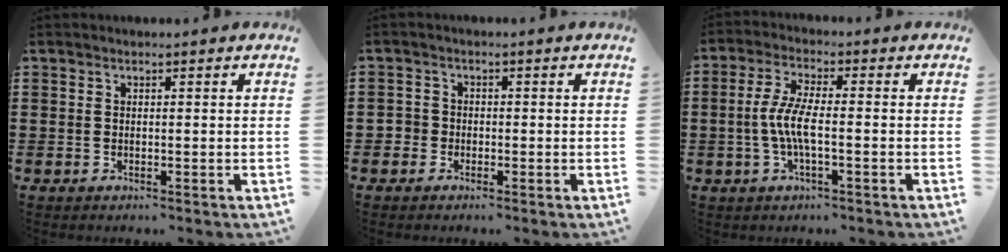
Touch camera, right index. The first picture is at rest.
{"total": 1.5, "force": [-0.9, 1.2, 0.1], "torque": [-0.006, 0.005, -0.022]}
{"total": 5.7, "force": [-1.2, 1.2, 5.4], "torque": [-0.124, -0.008, -0.032]}